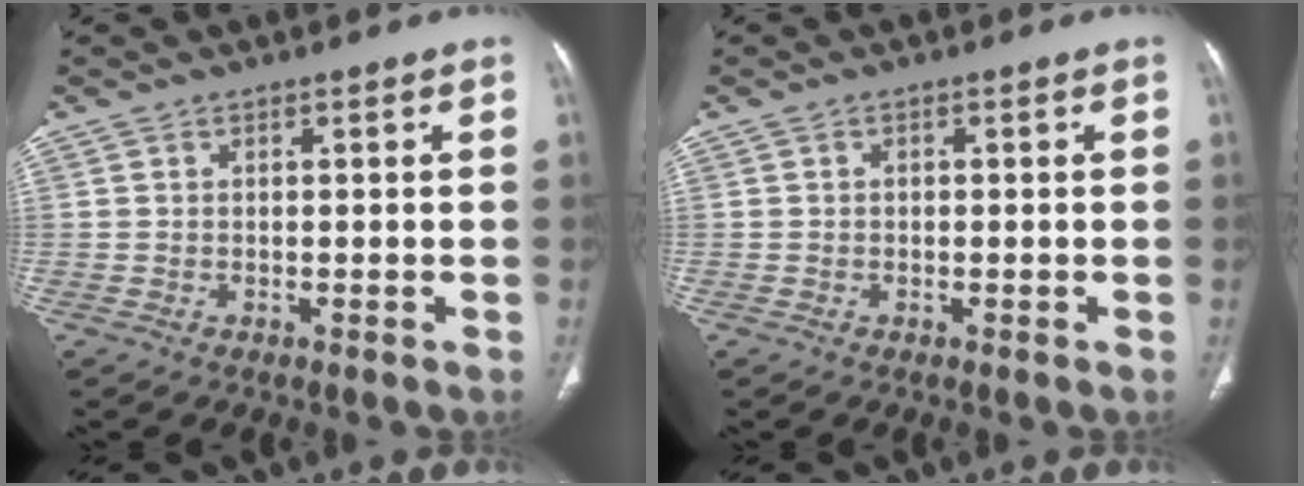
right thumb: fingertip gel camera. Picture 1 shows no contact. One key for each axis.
{"total": 0.5, "fx": -0.1, "fy": 0.4, "fz": 0.2, "tx": 0.000, "ty": 0.002, "tz": -0.003}